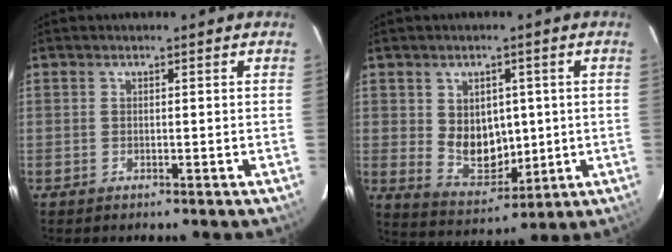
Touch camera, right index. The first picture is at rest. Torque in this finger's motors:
{"motor_torque": [0.33, 0.04, 0.18, 0.04]}